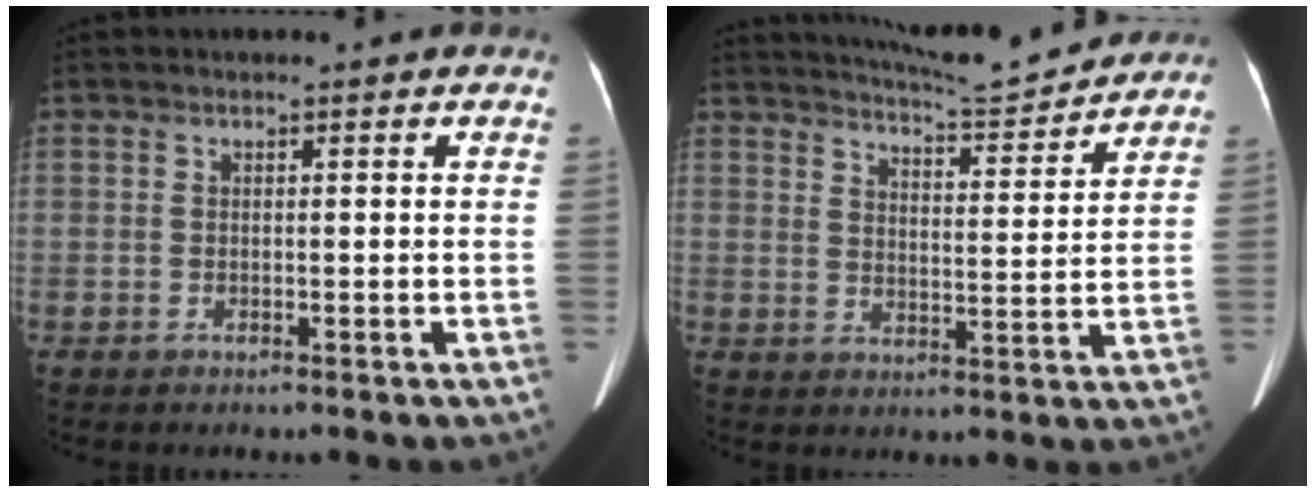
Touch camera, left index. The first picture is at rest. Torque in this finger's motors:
{"motor_torque": [0.88, -1.26, 0.04, 0.00]}